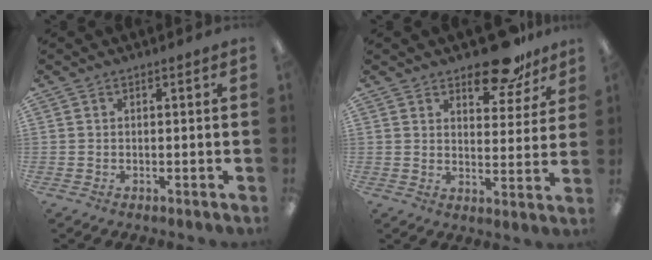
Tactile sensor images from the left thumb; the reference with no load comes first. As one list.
[{"total": 12.4, "force": [9.5, 5.2, 5.9], "torque": [-0.071, -0.059, 0.166]}]